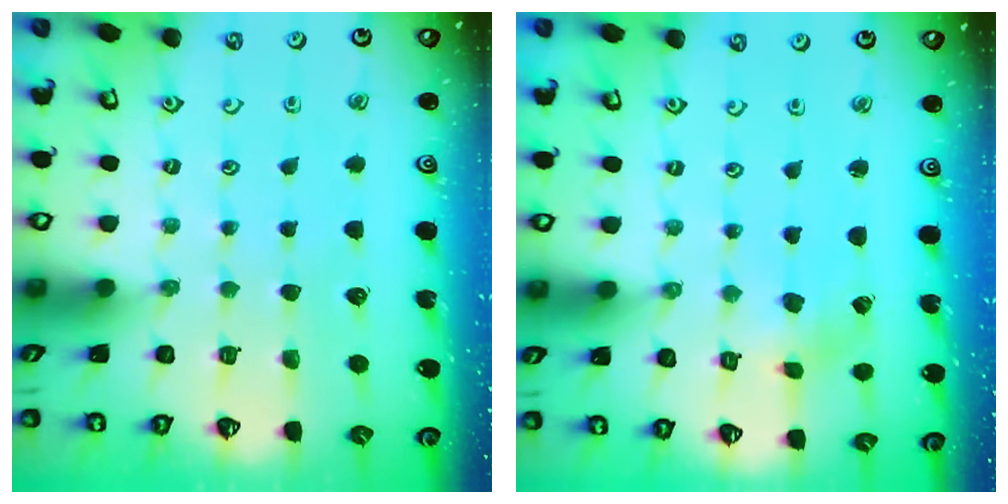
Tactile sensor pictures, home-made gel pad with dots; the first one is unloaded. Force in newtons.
{"total": 1.1, "press": 1.1, "slide": 0.1}